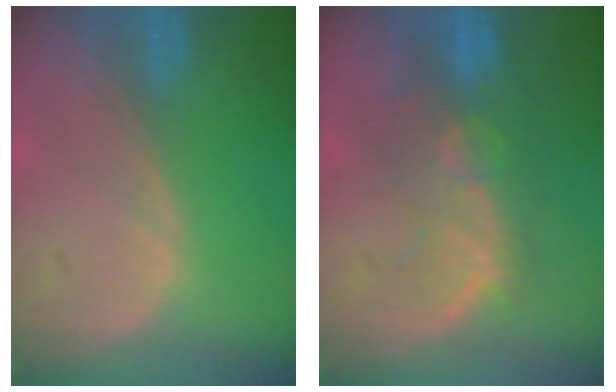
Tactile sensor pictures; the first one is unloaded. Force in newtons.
{"total": 10.1, "press": 8.6, "slide": 5.4}